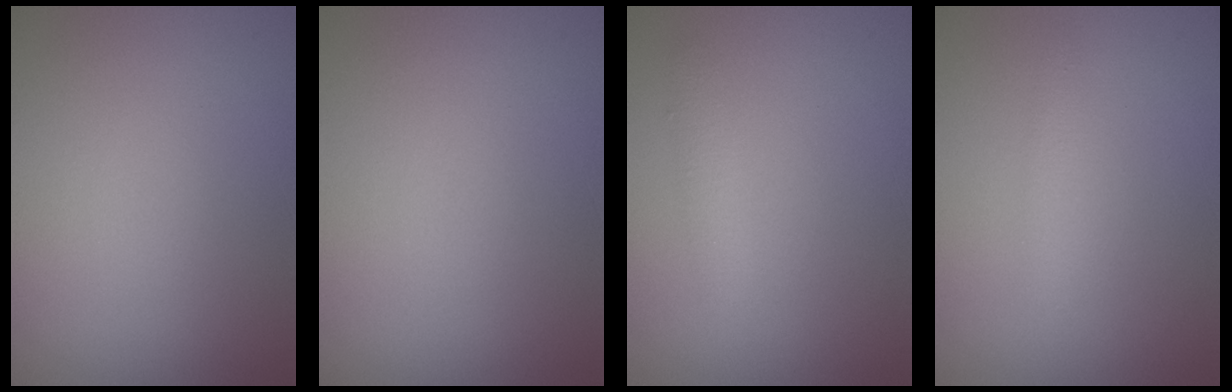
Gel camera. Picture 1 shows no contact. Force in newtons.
{"total": 0.0}
{"total": 1.4, "press": 1.4, "slide": 0.1}
{"total": 1.2, "press": 1.2, "slide": 0.0}